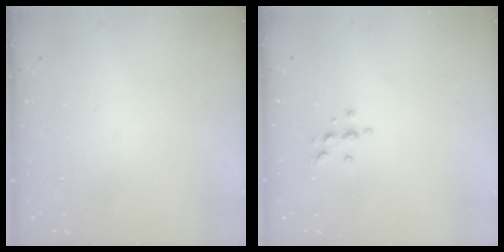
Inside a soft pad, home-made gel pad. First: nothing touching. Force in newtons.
{"total": 4.7, "press": 4.7, "slide": 0.6}